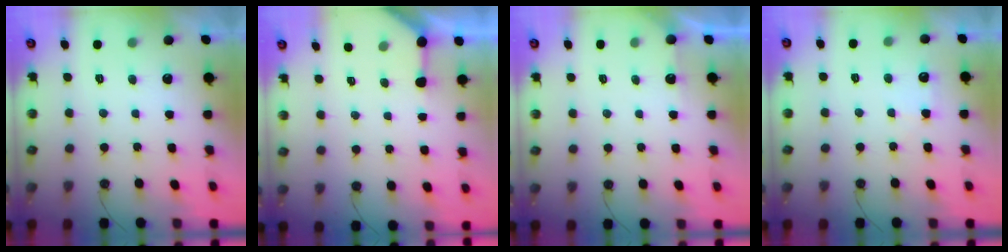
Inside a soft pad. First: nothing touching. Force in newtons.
{"total": 3.3, "press": 3.3, "slide": 0.3}
{"total": 3.4, "press": 3.4, "slide": 0.3}
{"total": 5.3, "press": 5.2, "slide": 0.8}